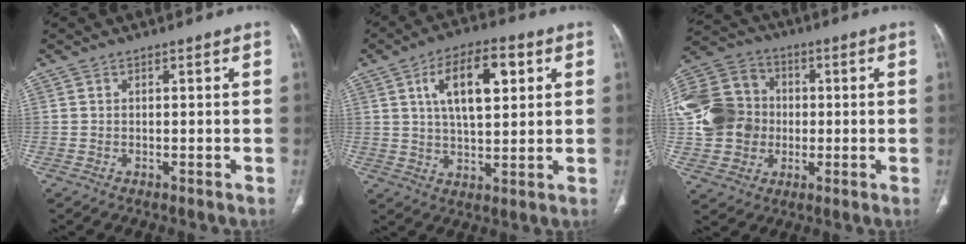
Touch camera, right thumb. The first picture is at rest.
{"total": 13.0, "force": [4.2, 5.9, 10.7], "torque": [-0.164, -0.003, 0.070]}
{"total": 19.8, "force": [-0.5, 17.1, 9.9], "torque": [-0.206, 0.034, -0.004]}